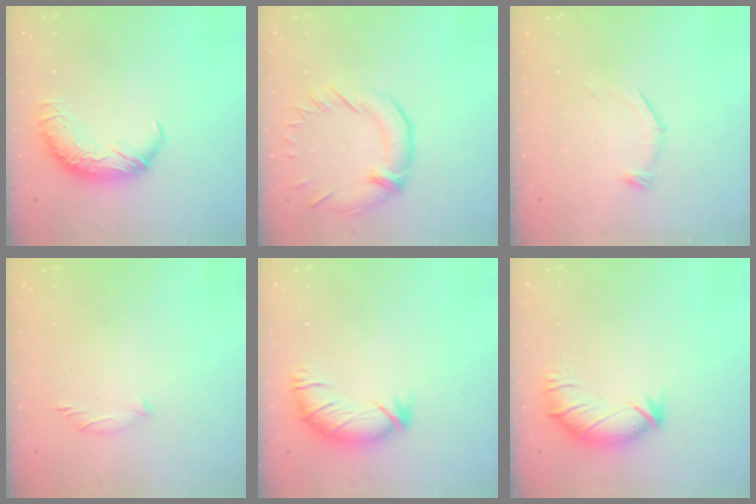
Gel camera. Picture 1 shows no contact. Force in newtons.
{"total": 0.8, "press": 0.4, "slide": 0.7}
{"total": 6.9, "press": 6.8, "slide": 1.1}
{"total": 7.7, "press": 7.7, "slide": 0.6}
{"total": 2.8, "press": 2.0, "slide": 2.1}
{"total": 3.2, "press": 2.5, "slide": 1.9}